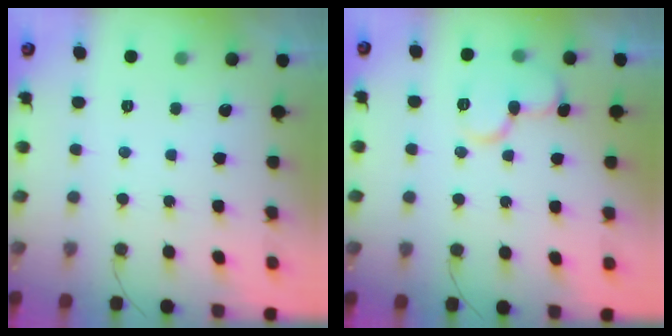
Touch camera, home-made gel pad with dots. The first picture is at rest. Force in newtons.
{"total": 11.7, "press": 11.6, "slide": 1.3}